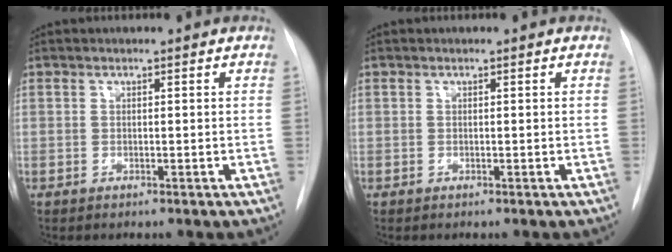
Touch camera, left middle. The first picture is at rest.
{"total": 0.0}